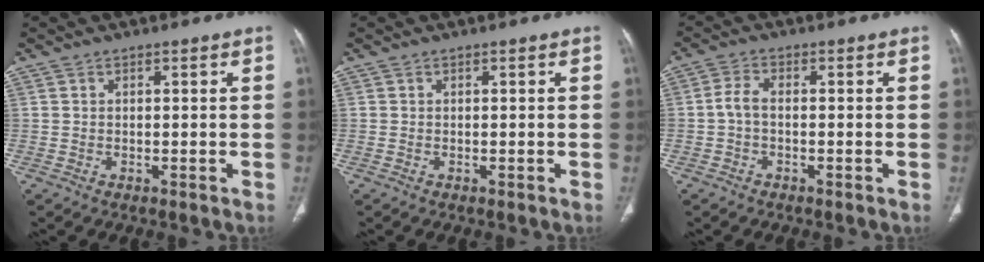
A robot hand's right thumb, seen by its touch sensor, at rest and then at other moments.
{"total": 0.0}
{"total": 3.0, "force": [-0.6, 1.6, 2.5], "torque": [-0.055, 0.009, -0.020]}